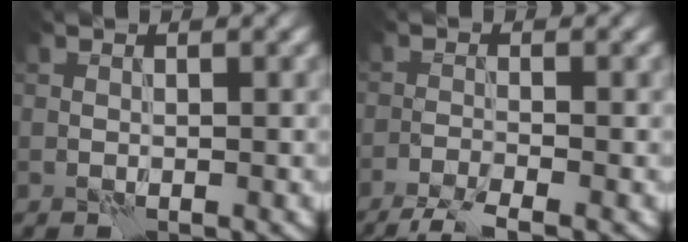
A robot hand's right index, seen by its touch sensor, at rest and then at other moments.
{"total": 3.6, "force": [-2.9, 0.2, 2.2], "torque": [-0.039, -0.003, -0.063]}